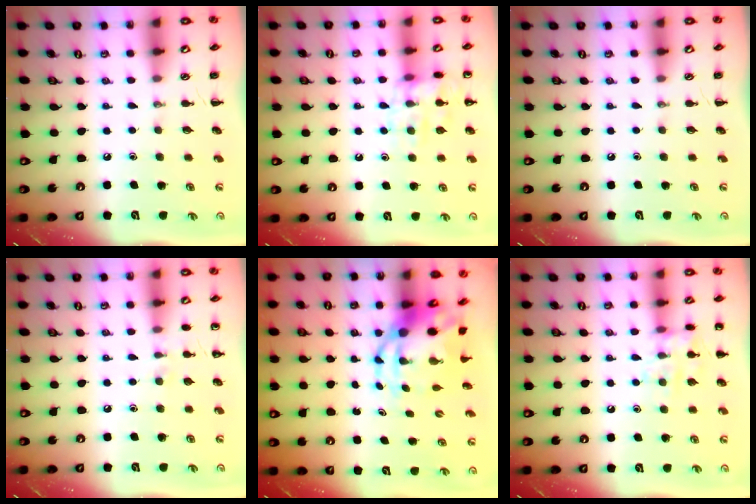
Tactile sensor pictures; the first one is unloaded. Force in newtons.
{"total": 12.0, "press": 12.0, "slide": 0.6}
{"total": 0.0}
{"total": 4.5, "press": 4.3, "slide": 1.6}
{"total": 7.5, "press": 7.2, "slide": 1.8}
{"total": 10.7, "press": 10.7, "slide": 0.6}